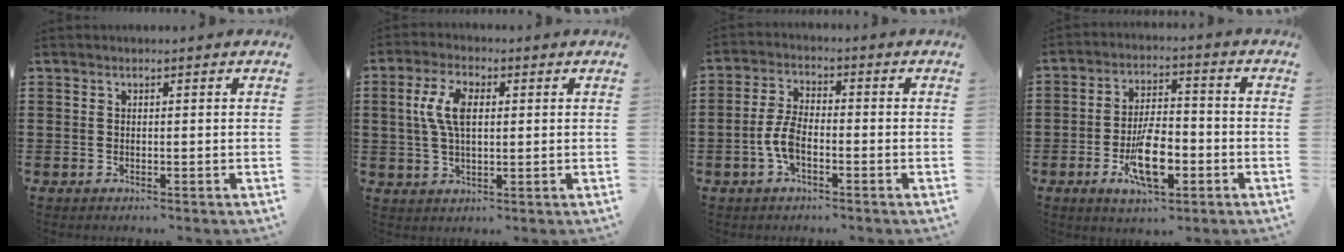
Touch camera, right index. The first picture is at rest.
{"total": 6.7, "force": [0.8, 3.1, 5.8], "torque": [-0.133, 0.009, 0.008]}
{"total": 5.3, "force": [-1.9, 2.5, 4.2], "torque": [-0.106, -0.002, -0.044]}
{"total": 9.7, "force": [-3.3, 4.1, 8.1], "torque": [-0.144, 0.001, -0.056]}